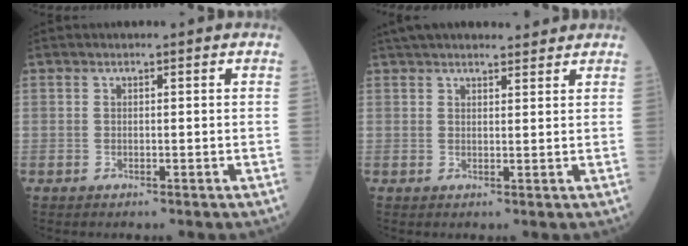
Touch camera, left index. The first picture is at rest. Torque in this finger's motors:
{"motor_torque": [-0.31, -0.65, -0.21, 0.10]}